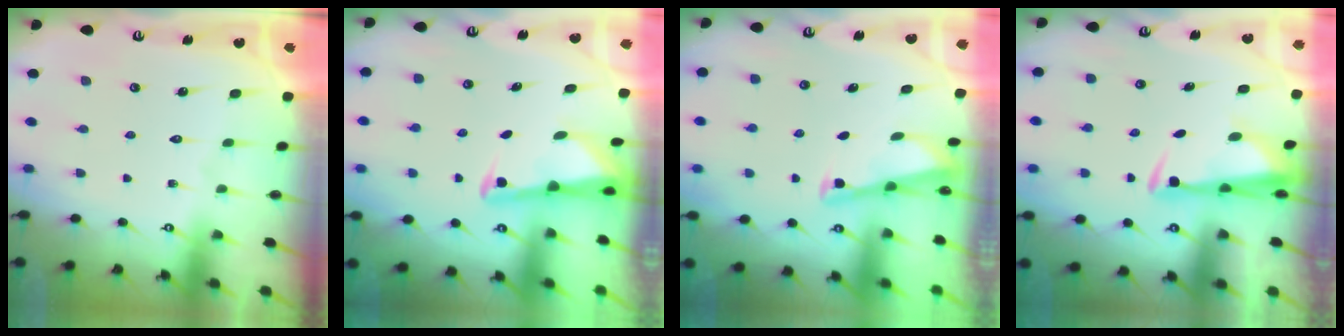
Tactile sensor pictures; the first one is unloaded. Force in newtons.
{"total": 3.0, "press": 3.0, "slide": 0.3}
{"total": 2.7, "press": 2.7, "slide": 0.3}
{"total": 3.4, "press": 3.3, "slide": 0.7}